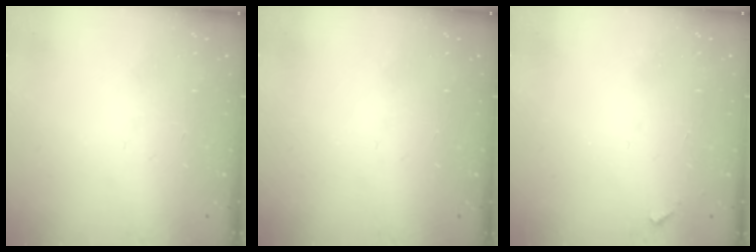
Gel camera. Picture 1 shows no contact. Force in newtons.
{"total": 0.0}
{"total": 2.8, "press": 2.8, "slide": 0.1}